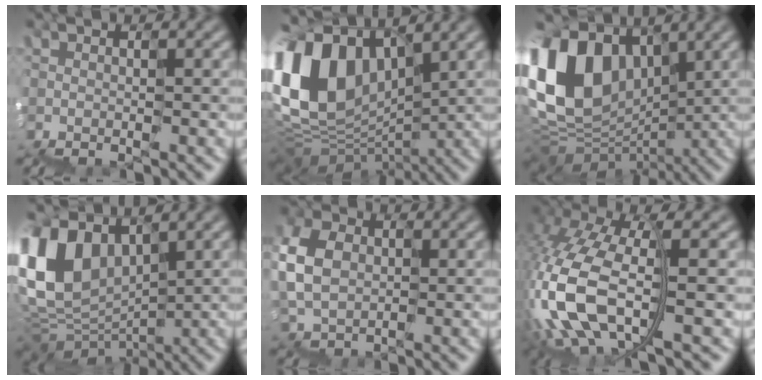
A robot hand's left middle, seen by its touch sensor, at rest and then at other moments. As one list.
[{"total": 10.2, "force": [3.4, 7.8, 5.7], "torque": [-0.151, 0.025, 0.057]}, {"total": 10.0, "force": [3.7, 7.8, 5.1], "torque": [-0.124, 0.033, 0.057]}, {"total": 5.7, "force": [3.6, 4.0, 1.8], "torque": [-0.053, 0.009, 0.075]}, {"total": 3.8, "force": [0.9, 3.5, 1.3], "torque": [-0.047, 0.026, 0.012]}, {"total": 7.7, "force": [-2.4, 3.3, 6.5], "torque": [-0.165, 0.014, -0.053]}]